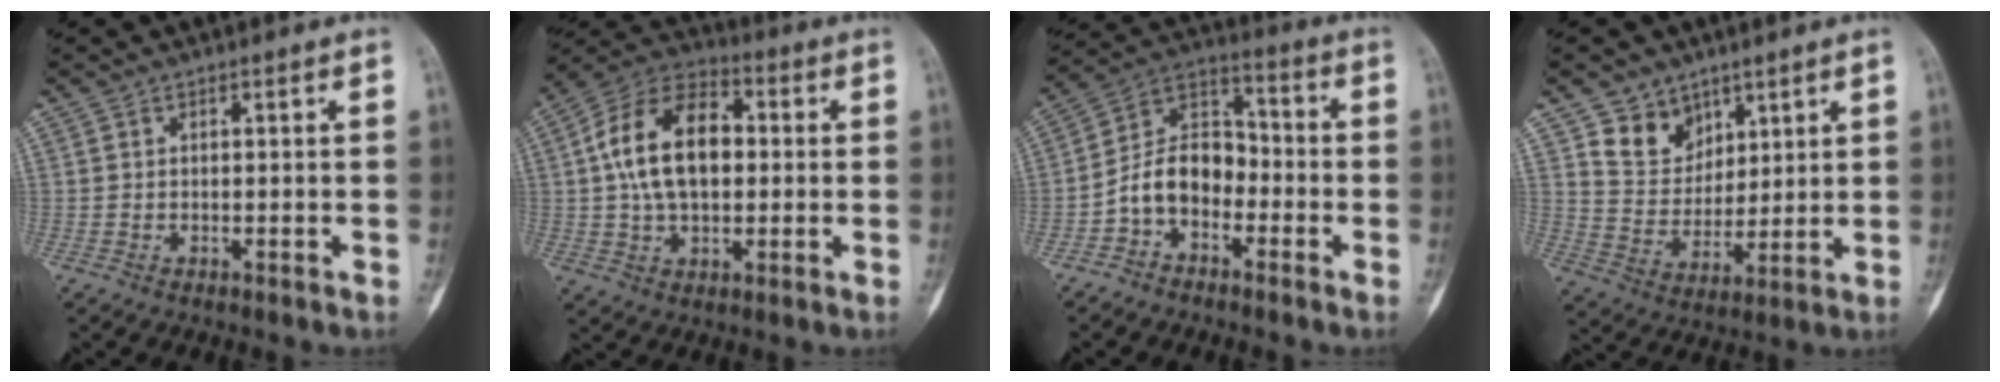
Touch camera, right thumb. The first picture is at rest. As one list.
[{"total": 16.6, "force": [1.7, 10.2, 12.9], "torque": [-0.212, 0.027, 0.022]}, {"total": 10.3, "force": [-3.9, 7.0, 6.5], "torque": [-0.099, 0.058, -0.084]}, {"total": 8.8, "force": [5.7, 6.4, 1.9], "torque": [0.001, -0.046, 0.115]}]